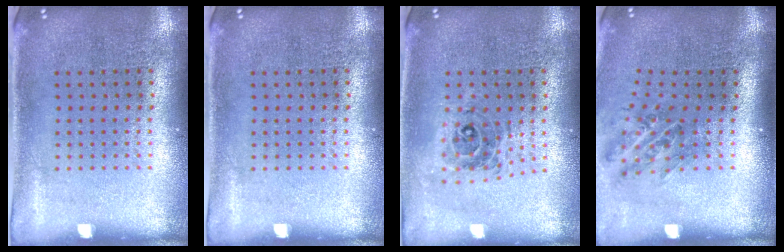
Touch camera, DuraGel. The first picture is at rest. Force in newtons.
{"total": 0.0}
{"total": 0.7, "press": 0.7, "slide": 0.1}
{"total": 1.1, "press": 1.0, "slide": 0.6}